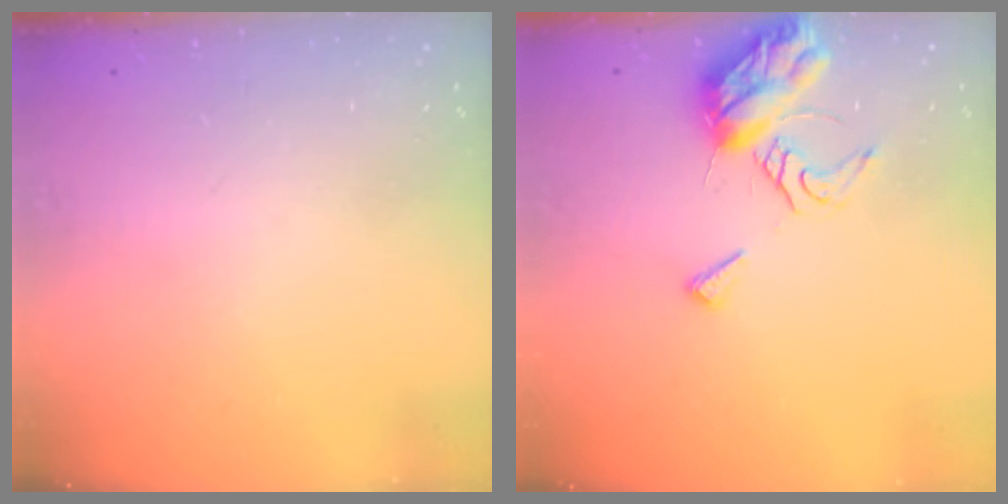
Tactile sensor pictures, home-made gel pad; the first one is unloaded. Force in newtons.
{"total": 8.9, "press": 8.9, "slide": 0.1}